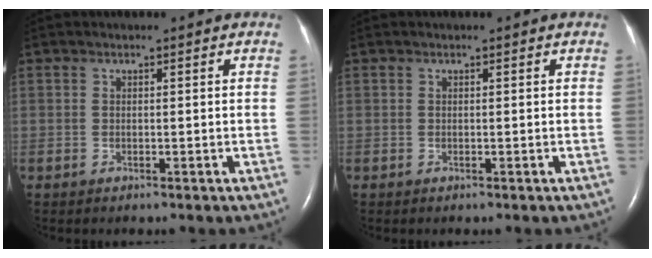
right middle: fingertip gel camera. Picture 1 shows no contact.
{"total": 0.0}